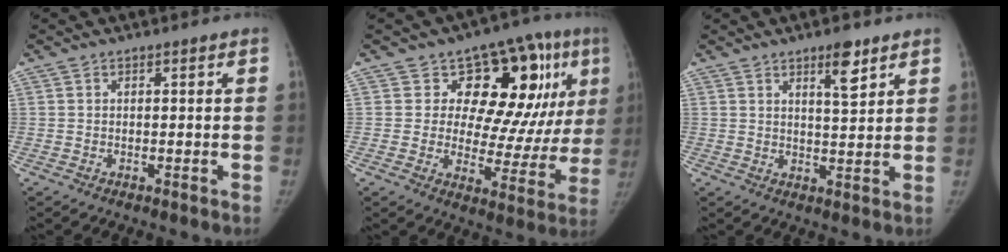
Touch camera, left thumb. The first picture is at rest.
{"total": 19.4, "force": [7.7, 10.7, 14.1], "torque": [-0.119, -0.021, 0.105]}
{"total": 5.6, "force": [3.5, 1.5, 4.0], "torque": [-0.051, -0.025, 0.055]}